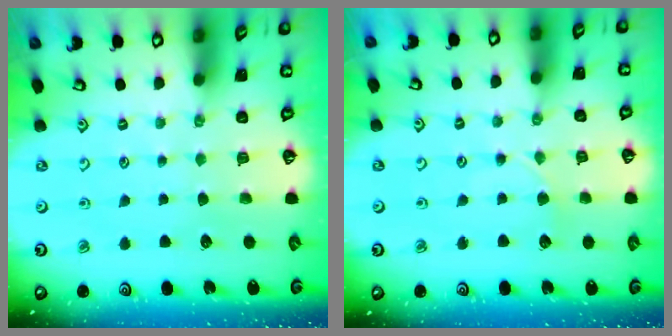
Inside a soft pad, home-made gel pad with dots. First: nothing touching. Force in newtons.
{"total": 2.2, "press": 2.2, "slide": 0.3}